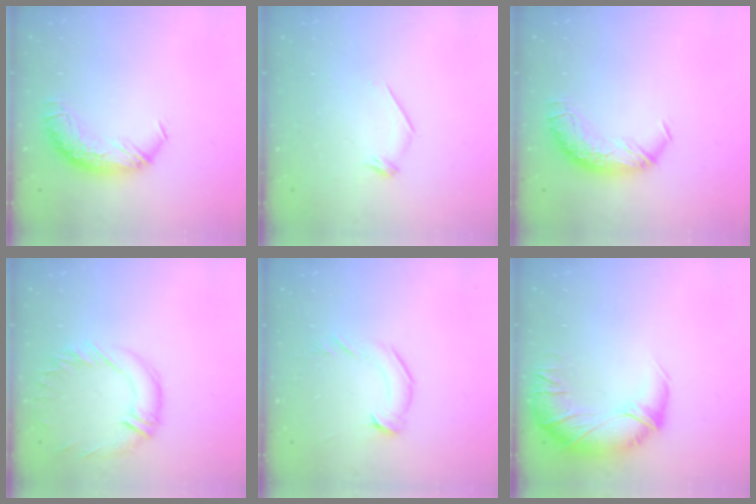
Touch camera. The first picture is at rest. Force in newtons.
{"total": 7.1, "press": 7.0, "slide": 0.8}
{"total": 0.0}
{"total": 0.8, "press": 0.2, "slide": 0.8}
{"total": 2.8, "press": 2.7, "slide": 0.4}
{"total": 2.5, "press": 0.4, "slide": 2.5}